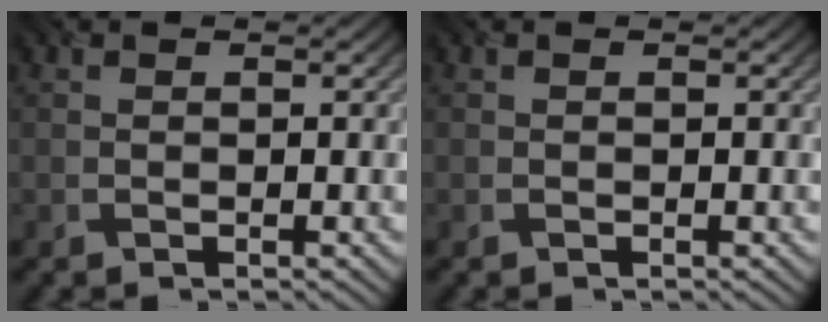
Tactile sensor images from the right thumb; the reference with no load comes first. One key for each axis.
{"total": 0.0}